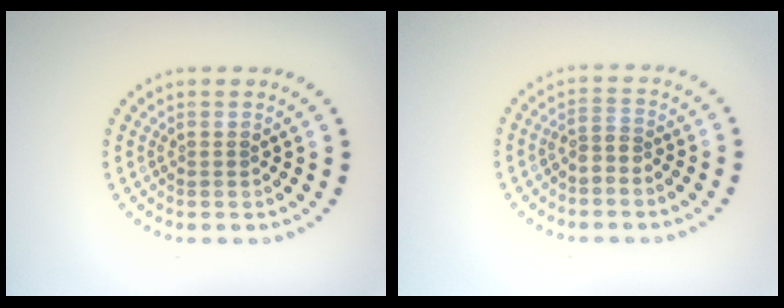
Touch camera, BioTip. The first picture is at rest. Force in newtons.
{"total": 1.3, "press": 0.8, "slide": 0.9}